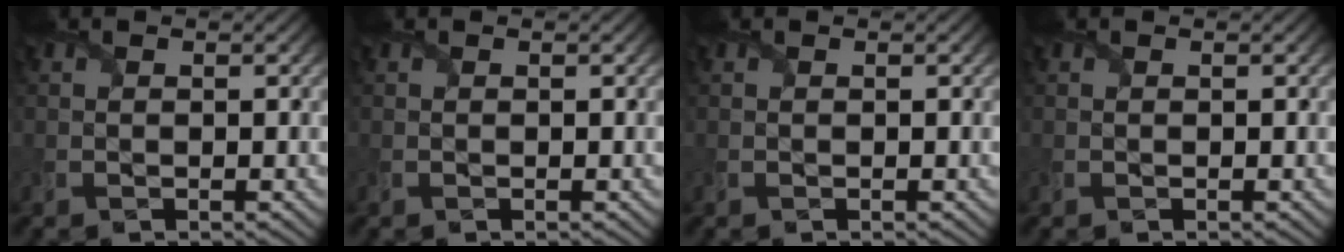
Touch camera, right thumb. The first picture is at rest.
{"total": 0.0}
{"total": 0.0}
{"total": 0.0}